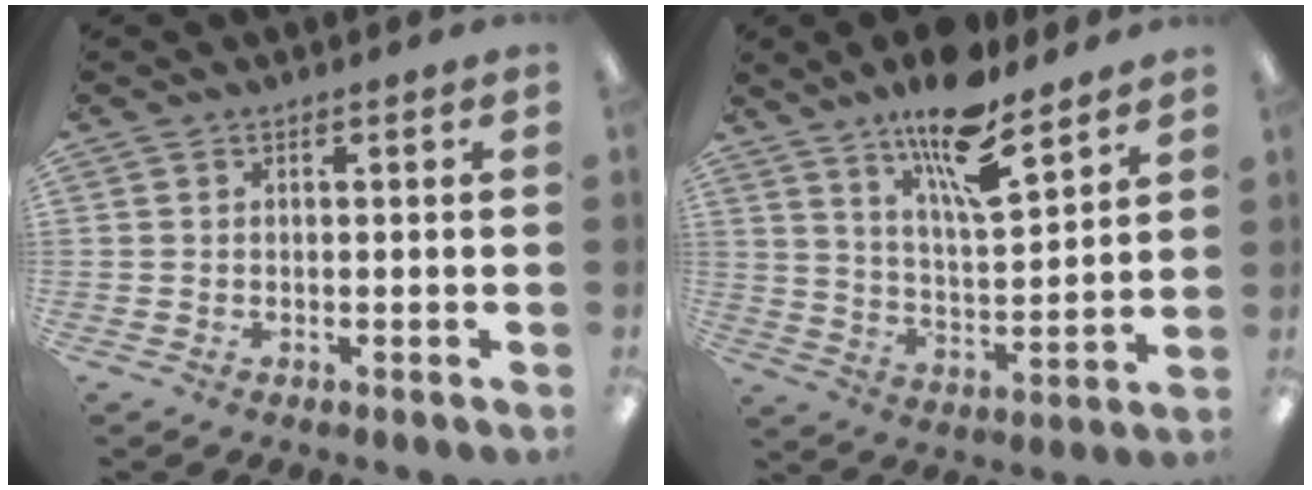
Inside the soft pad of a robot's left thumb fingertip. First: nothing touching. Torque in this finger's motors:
{"motor_torque": [0.24, 0.27, 1.50, -1.27, 0.10]}